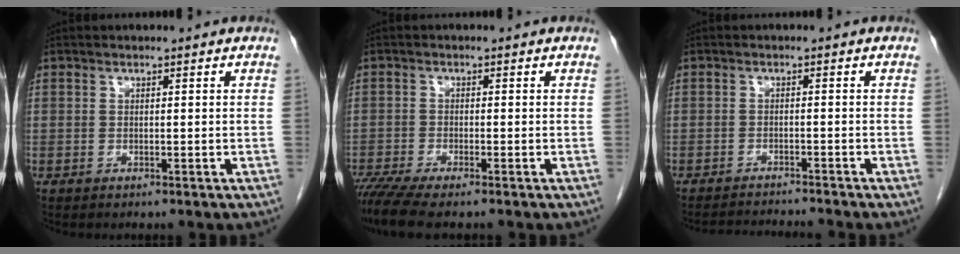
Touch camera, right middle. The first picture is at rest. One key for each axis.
{"total": 5.5, "fx": -4.5, "fy": 0.1, "fz": 3.2, "tx": -0.056, "ty": -0.014, "tz": -0.081}
{"total": 4.9, "fx": -4.8, "fy": -1.1, "fz": 0.7, "tx": -0.008, "ty": -0.009, "tz": -0.077}